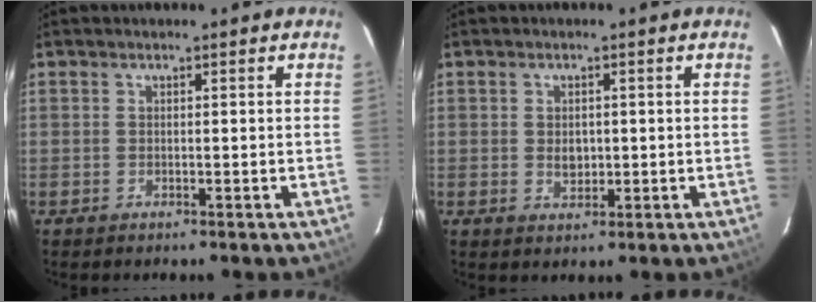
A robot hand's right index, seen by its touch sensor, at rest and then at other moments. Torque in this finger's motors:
{"motor_torque": [0.51, 0.17, 0.07, 0.00]}